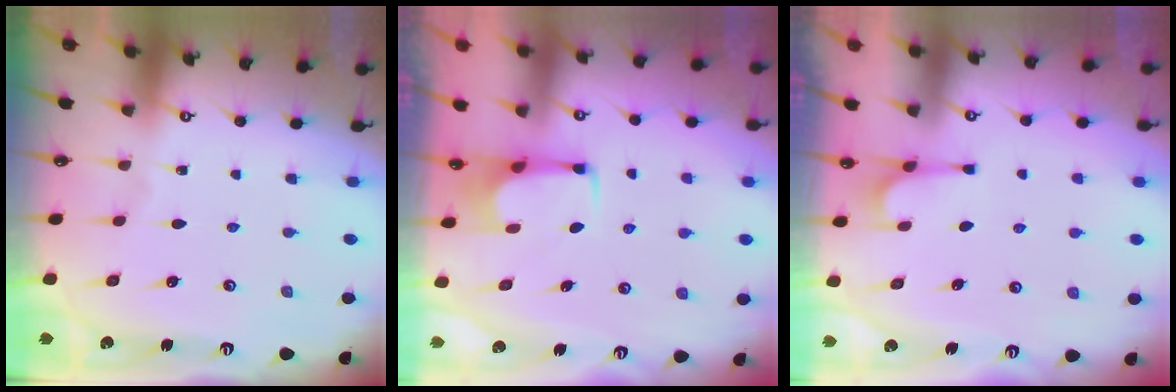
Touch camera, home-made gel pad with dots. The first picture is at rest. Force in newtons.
{"total": 2.7, "press": 2.7, "slide": 0.4}
{"total": 2.4, "press": 2.2, "slide": 1.0}